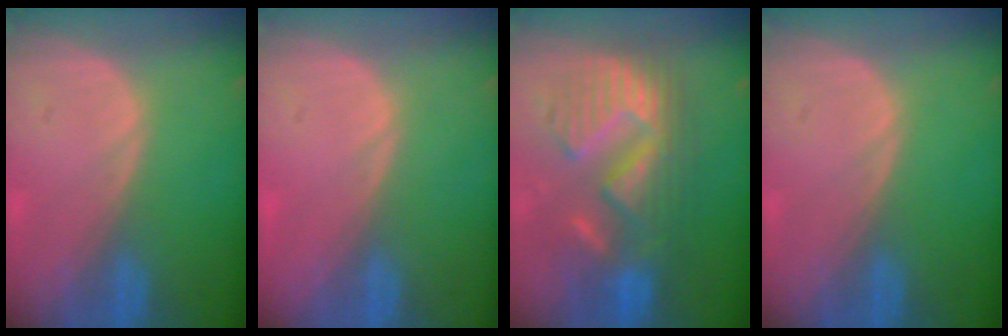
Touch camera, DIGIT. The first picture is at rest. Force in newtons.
{"total": 0.5, "press": 0.0, "slide": 0.5}
{"total": 11.0, "press": 11.0, "slide": 1.0}
{"total": 0.0}